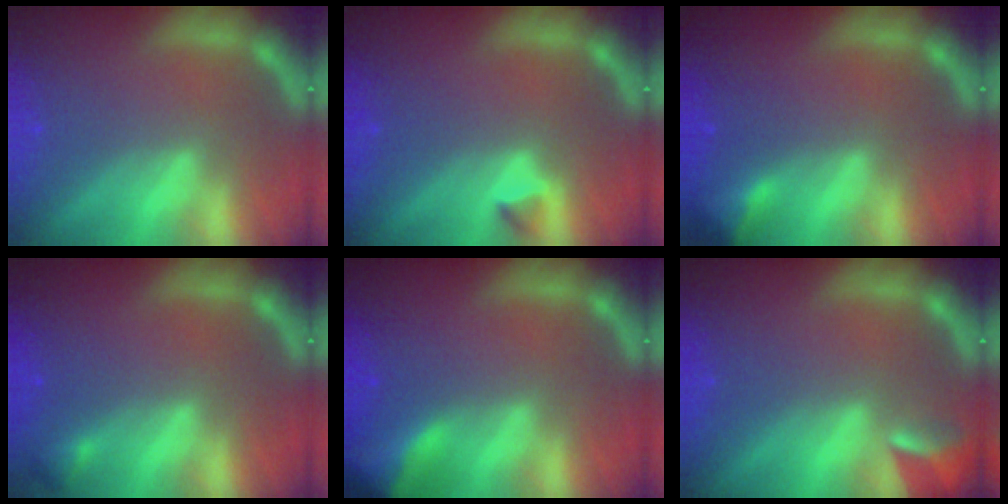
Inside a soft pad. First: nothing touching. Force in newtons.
{"total": 0.9}
{"total": 2.4}
{"total": 0.9}
{"total": 5.9}
{"total": 2.9}